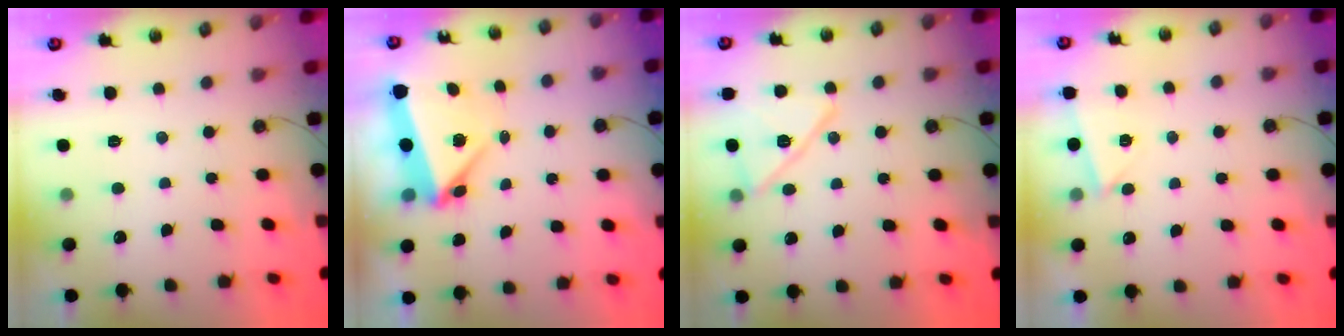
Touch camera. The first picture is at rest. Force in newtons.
{"total": 5.4, "press": 5.4, "slide": 0.4}
{"total": 14.1, "press": 14.0, "slide": 1.6}
{"total": 3.0, "press": 2.9, "slide": 0.5}